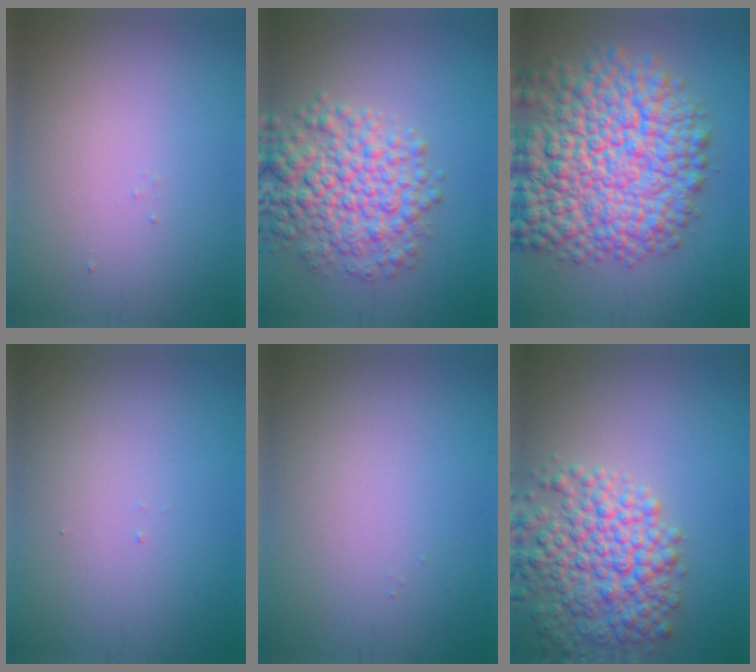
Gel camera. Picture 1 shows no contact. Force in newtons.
{"total": 6.8, "press": 6.8, "slide": 0.1}
{"total": 13.3, "press": 13.3, "slide": 0.5}
{"total": 0.0}
{"total": 0.0}
{"total": 7.1, "press": 7.1, "slide": 0.3}